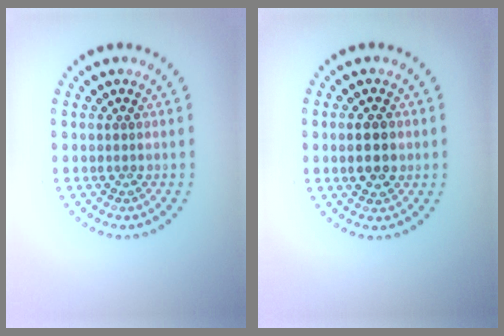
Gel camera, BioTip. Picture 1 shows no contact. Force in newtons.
{"total": 3.1, "press": 3.1, "slide": 0.1}